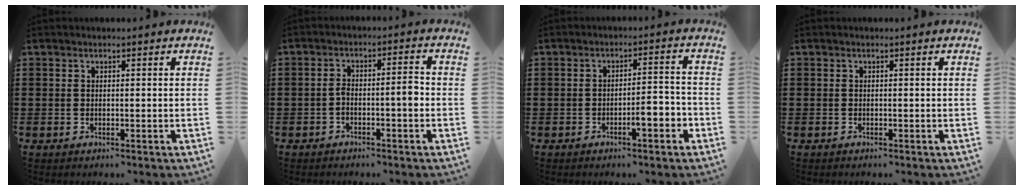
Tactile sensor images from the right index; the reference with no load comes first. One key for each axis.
{"total": 3.5, "fx": -1.2, "fy": 0.7, "fz": 3.2, "tx": -0.060, "ty": 0.004, "tz": -0.024}
{"total": 4.2, "fx": -2.1, "fy": 0.9, "fz": 3.6, "tx": -0.052, "ty": 0.002, "tz": -0.041}
{"total": 0.0}